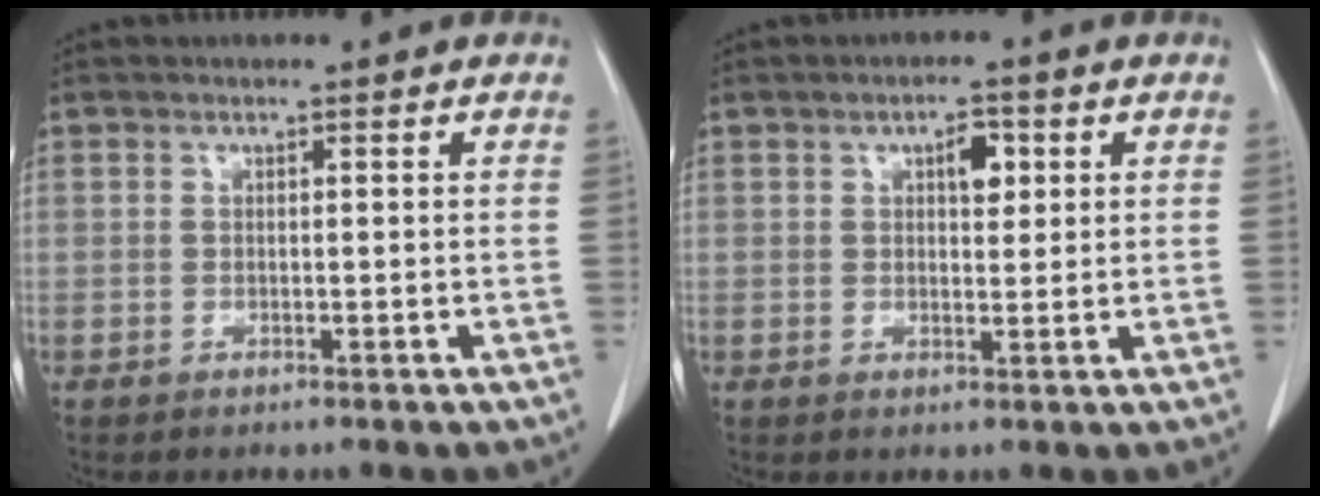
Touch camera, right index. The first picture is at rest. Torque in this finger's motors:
{"motor_torque": [0.05, 0.01, 0.03, 0.01]}